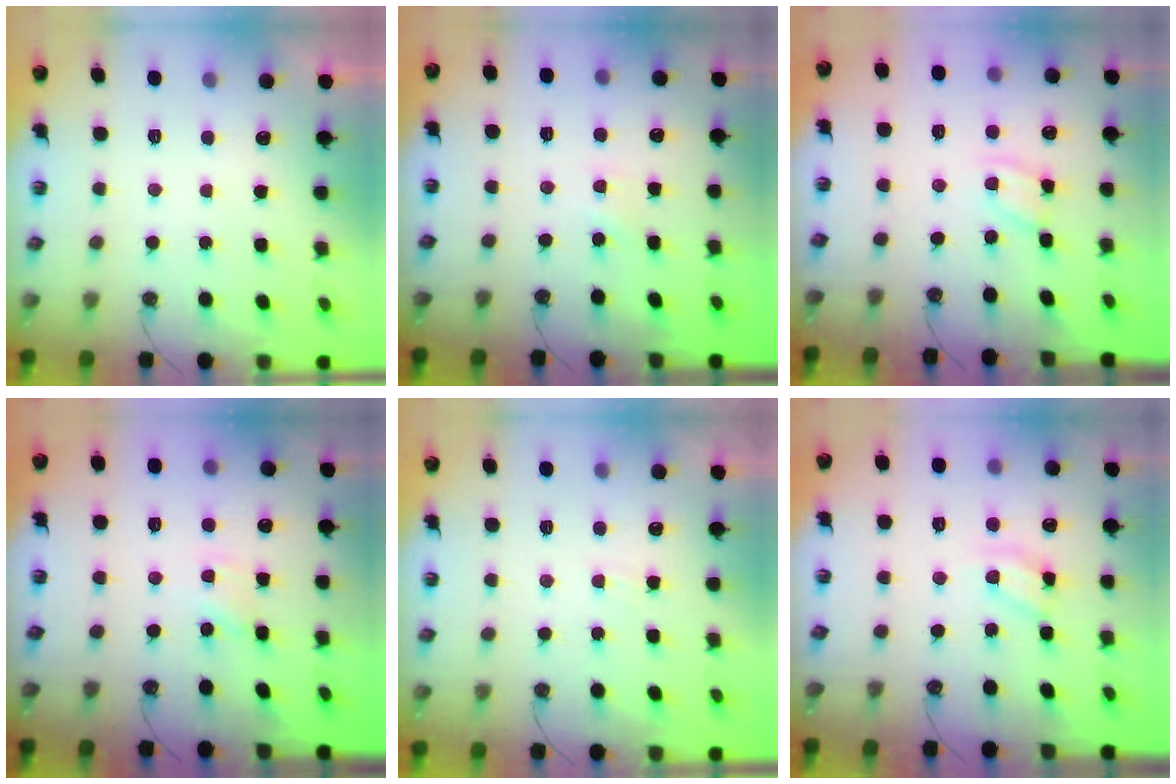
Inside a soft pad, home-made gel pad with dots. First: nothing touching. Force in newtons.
{"total": 3.7, "press": 3.6, "slide": 0.5}
{"total": 3.3, "press": 3.3, "slide": 0.2}
{"total": 1.1, "press": 1.1, "slide": 0.2}
{"total": 3.1, "press": 3.1, "slide": 0.4}
{"total": 10.8, "press": 10.8, "slide": 0.7}